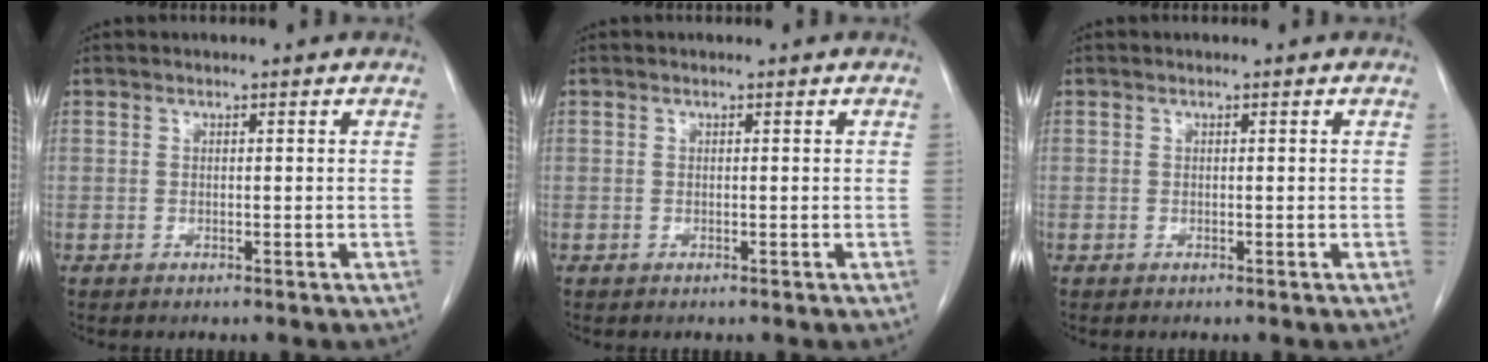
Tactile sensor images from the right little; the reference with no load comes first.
{"total": 0.0}
{"total": 0.0}